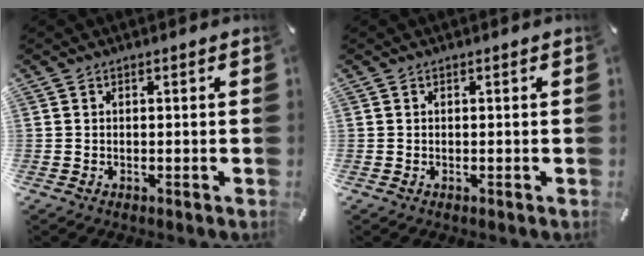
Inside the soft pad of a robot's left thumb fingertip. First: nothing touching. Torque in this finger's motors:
{"motor_torque": [0.02, 0.02, 0.01, -0.01, 0.00]}